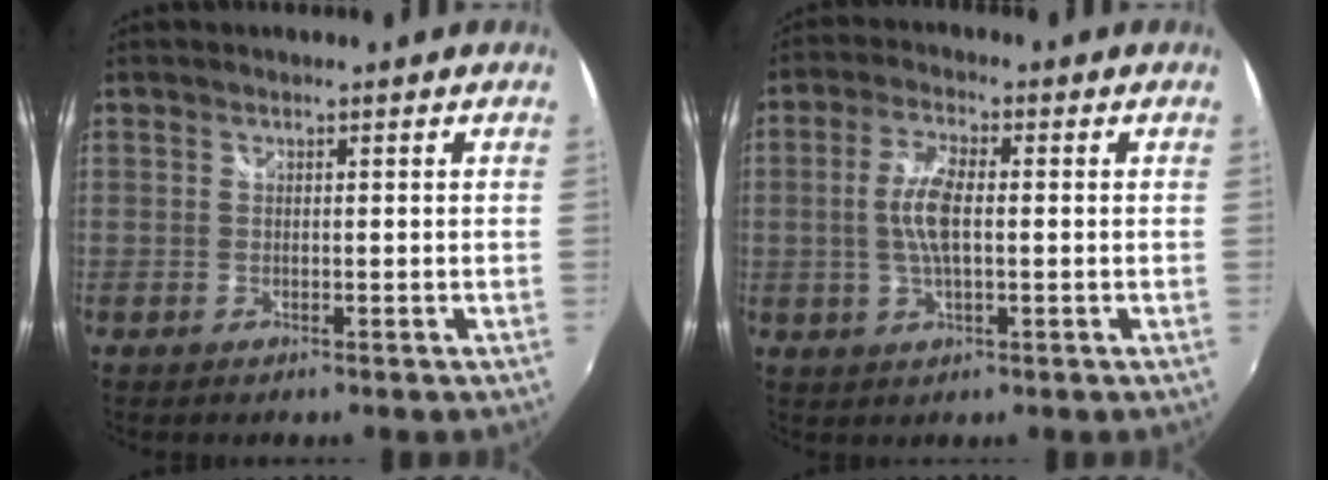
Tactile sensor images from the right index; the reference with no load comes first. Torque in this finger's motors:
{"motor_torque": [0.77, 0.20, 0.57, 0.15]}